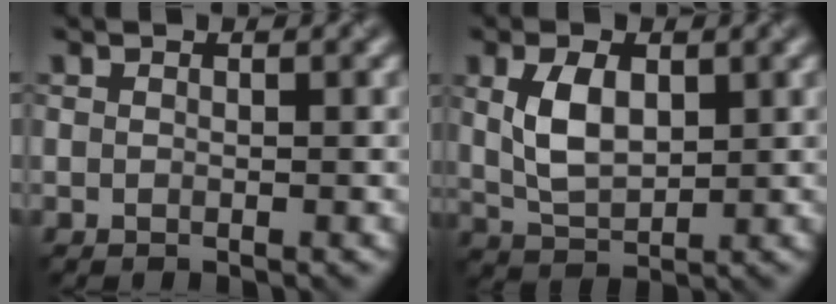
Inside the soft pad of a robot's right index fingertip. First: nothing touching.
{"total": 4.6, "force": [1.2, 2.6, 3.6], "torque": [-0.081, 0.003, 0.026]}